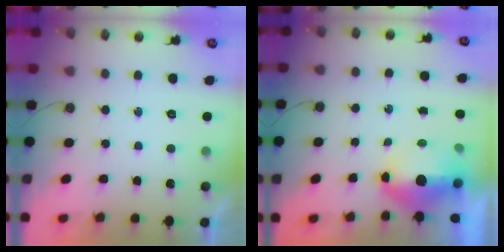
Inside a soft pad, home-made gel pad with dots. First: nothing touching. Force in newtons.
{"total": 7.0, "press": 6.9, "slide": 1.2}